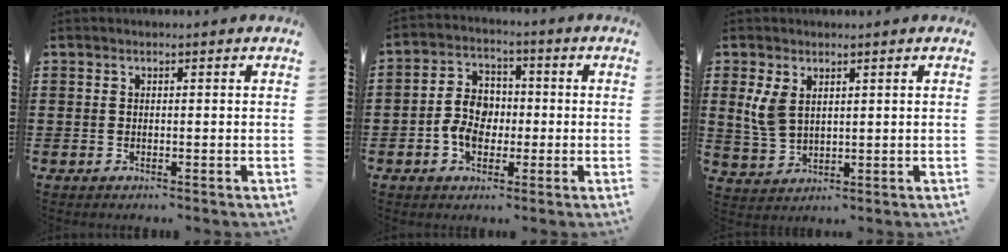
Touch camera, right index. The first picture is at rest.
{"total": 6.3, "force": [-1.3, 4.8, 3.8], "torque": [-0.085, 0.003, -0.029]}
{"total": 4.3, "force": [1.8, 2.6, 2.9], "torque": [-0.071, 0.005, 0.031]}